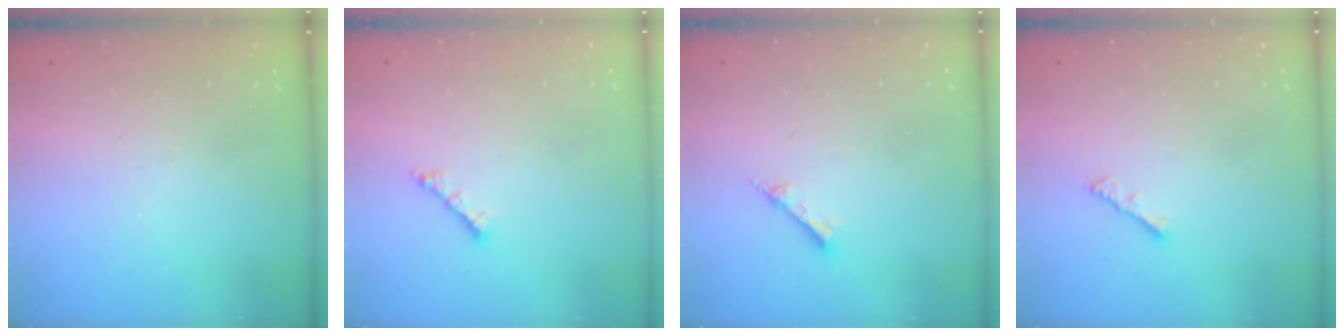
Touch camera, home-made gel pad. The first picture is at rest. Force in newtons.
{"total": 1.8, "press": 1.7, "slide": 0.6}
{"total": 2.8, "press": 2.7, "slide": 0.4}
{"total": 1.3, "press": 1.2, "slide": 0.4}